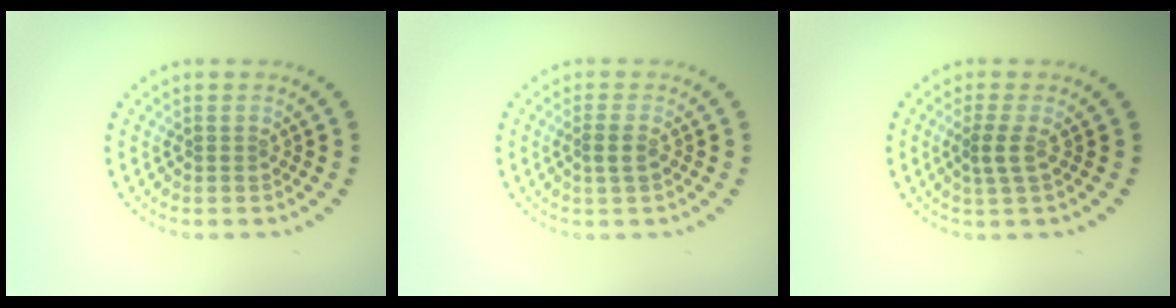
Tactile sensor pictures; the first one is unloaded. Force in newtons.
{"total": 1.1, "press": 0.9, "slide": 0.6}
{"total": 1.5, "press": 1.3, "slide": 0.9}